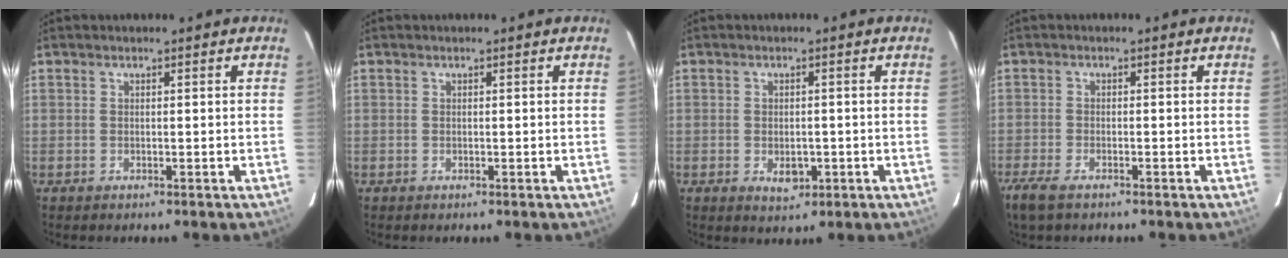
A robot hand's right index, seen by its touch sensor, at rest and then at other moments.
{"total": 0.0}
{"total": 3.9, "force": [-1.2, 2.7, 2.6], "torque": [-0.045, -0.007, -0.013]}
{"total": 5.5, "force": [-4.0, 1.8, 3.2], "torque": [-0.085, -0.018, -0.080]}